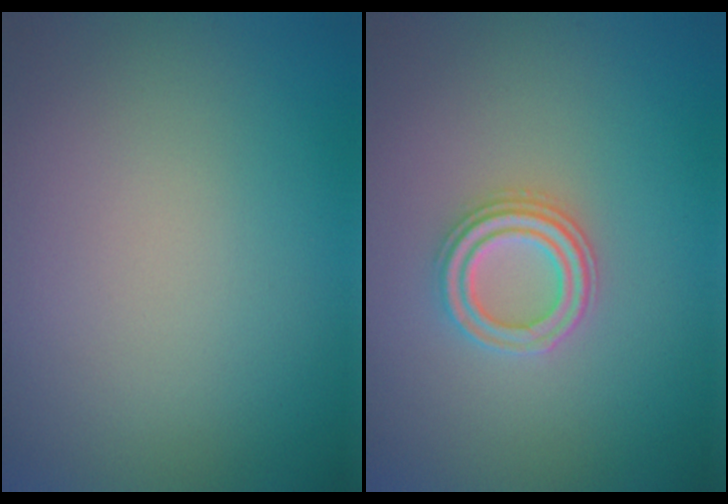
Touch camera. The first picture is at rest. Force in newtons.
{"total": 2.7, "press": 2.6, "slide": 1.0}